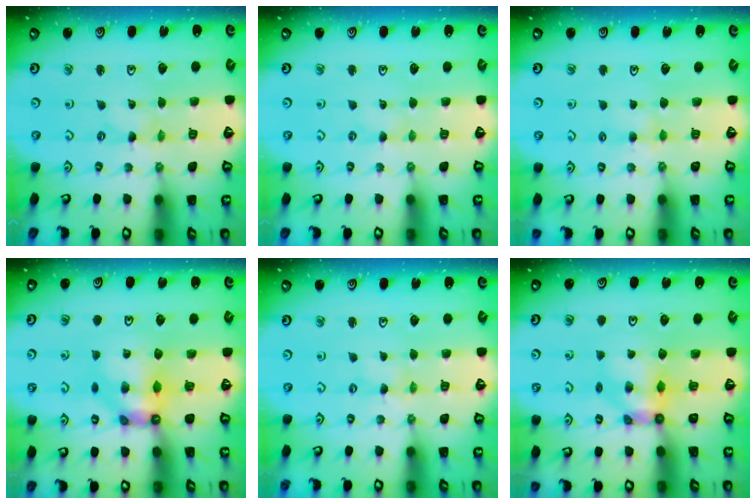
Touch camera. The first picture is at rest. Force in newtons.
{"total": 0.0}
{"total": 4.0, "press": 3.9, "slide": 0.6}
{"total": 6.5, "press": 6.5, "slide": 0.2}
{"total": 0.0}
{"total": 5.1, "press": 5.1, "slide": 0.2}